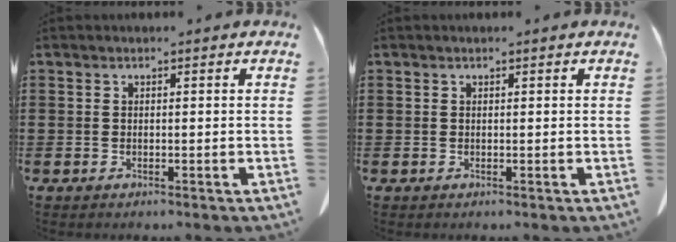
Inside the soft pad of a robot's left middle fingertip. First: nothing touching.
{"total": 0.0}